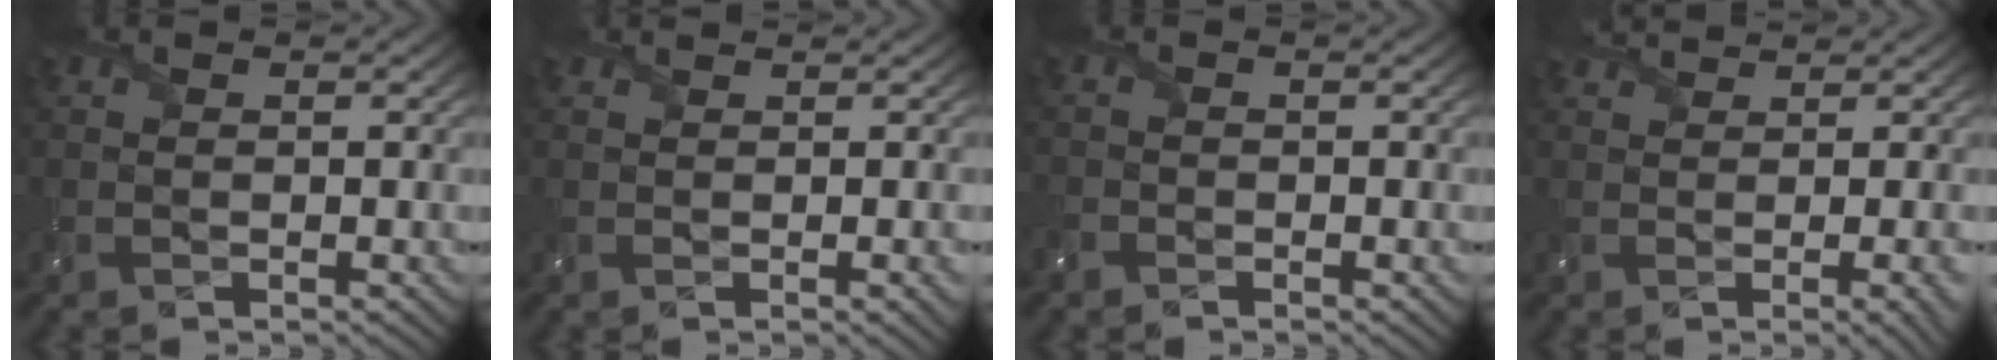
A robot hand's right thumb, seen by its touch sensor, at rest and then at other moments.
{"total": 2.6, "force": [1.2, 0.6, 2.2], "torque": [-0.041, 0.005, 0.016]}
{"total": 1.1, "force": [-1.0, 0.3, -0.2], "torque": [0.004, -0.003, -0.025]}
{"total": 4.6, "force": [1.8, 1.1, 4.2], "torque": [-0.061, 0.012, 0.028]}